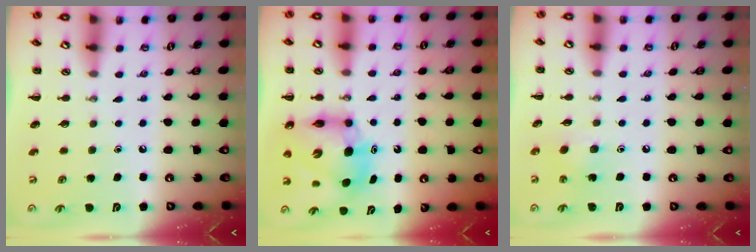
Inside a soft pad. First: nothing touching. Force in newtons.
{"total": 9.9, "press": 9.5, "slide": 2.8}
{"total": 3.2, "press": 3.1, "slide": 0.9}